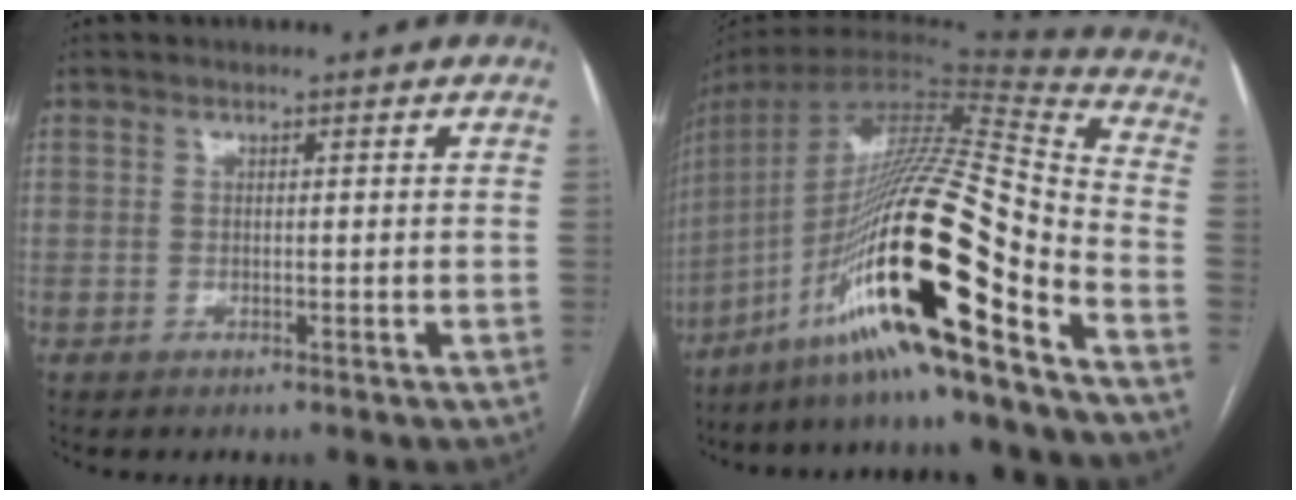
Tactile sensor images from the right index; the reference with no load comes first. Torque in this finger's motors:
{"motor_torque": [2.14, 0.00, 0.87, 0.21]}